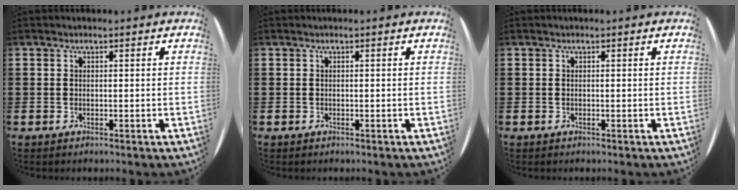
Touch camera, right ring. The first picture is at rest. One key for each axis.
{"total": 0.0}
{"total": 0.0}